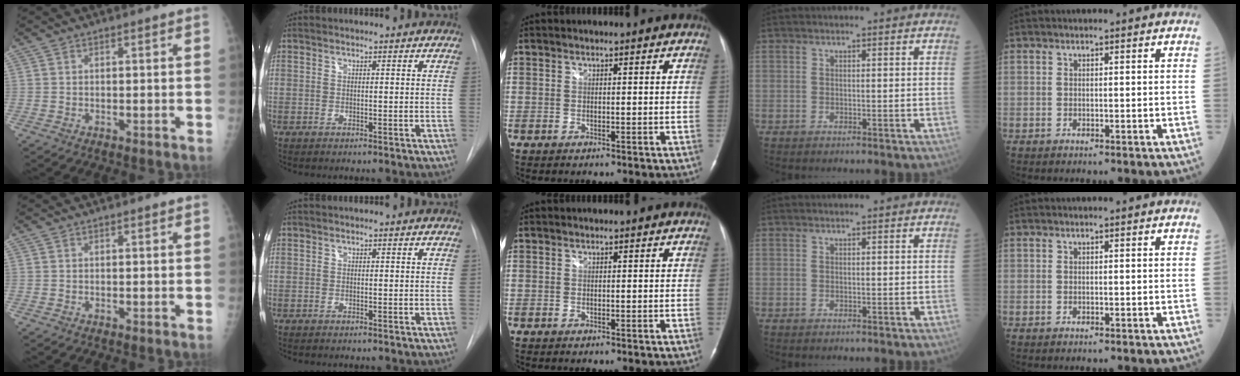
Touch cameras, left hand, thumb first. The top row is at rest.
{}